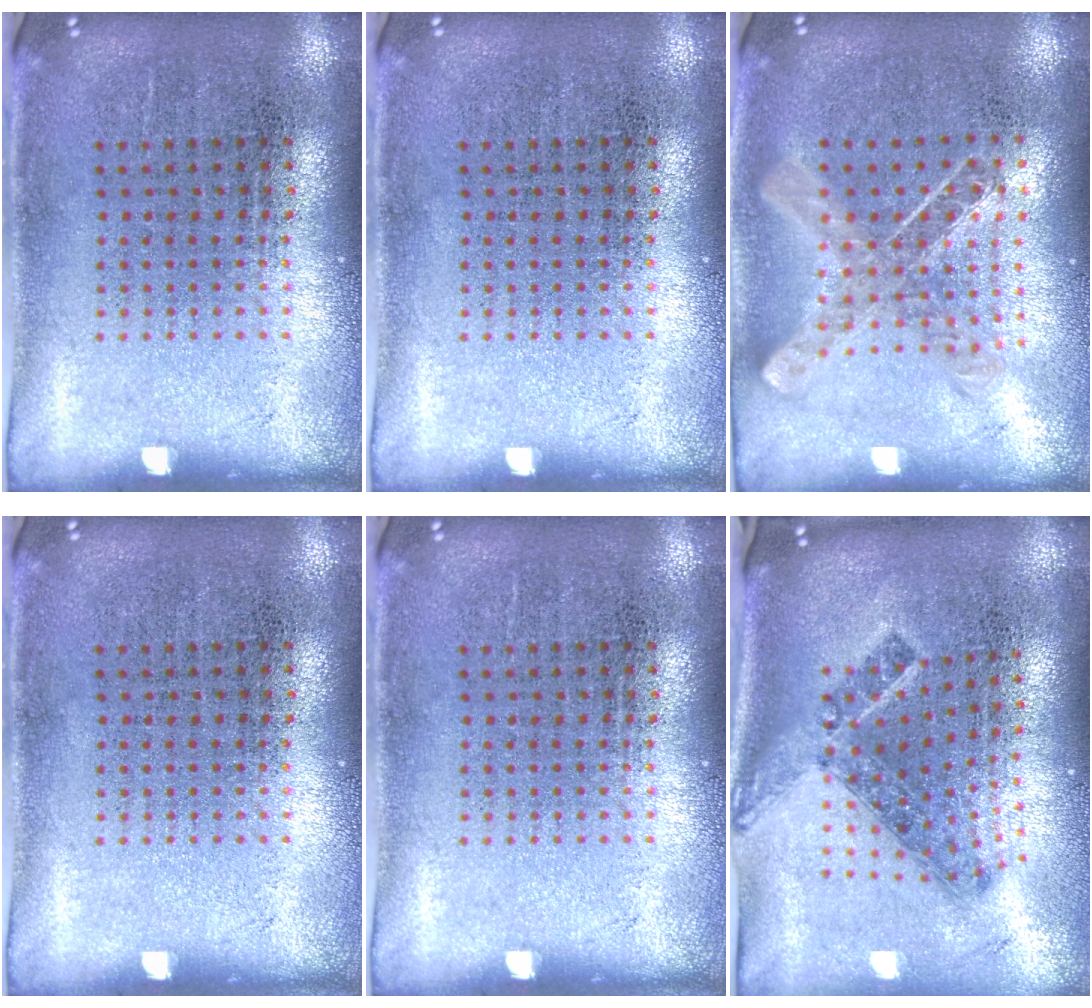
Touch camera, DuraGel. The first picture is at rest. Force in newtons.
{"total": 0.0}
{"total": 1.0, "press": 1.0, "slide": 0.2}
{"total": 0.0}
{"total": 0.0}
{"total": 1.4, "press": 1.0, "slide": 0.9}